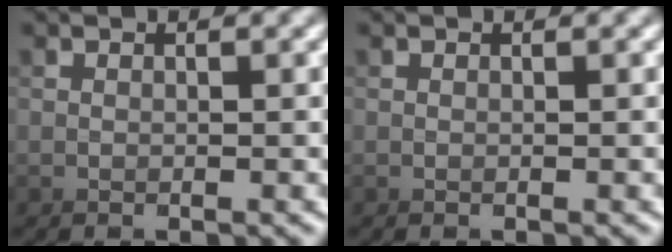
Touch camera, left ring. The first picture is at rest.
{"total": 0.0}